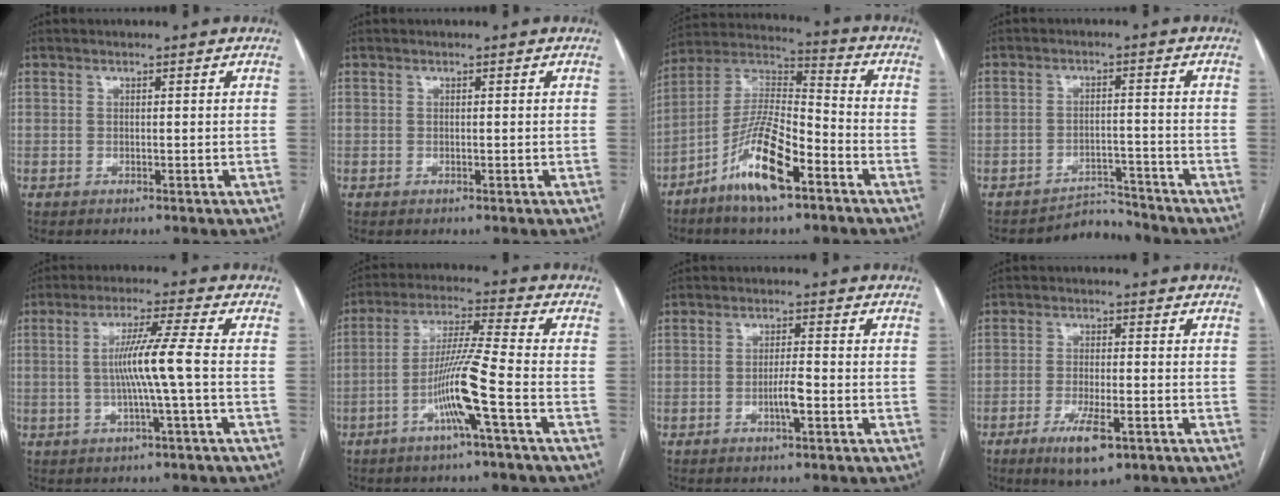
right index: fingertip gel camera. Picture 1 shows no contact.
{"total": 0.0}
{"total": 13.9, "force": [-7.4, 3.1, 11.3], "torque": [-0.223, 0.000, -0.138]}
{"total": 4.2, "force": [-3.9, 0.5, -1.3], "torque": [0.026, 0.013, -0.058]}
{"total": 7.1, "force": [-0.6, -1.4, 6.9], "torque": [-0.129, 0.007, -0.009]}
{"total": 9.7, "force": [-4.0, -1.3, 8.8], "torque": [-0.175, 0.003, -0.078]}
{"total": 2.9, "force": [-1.1, 0.1, 2.7], "torque": [-0.050, -0.001, -0.021]}
{"total": 6.5, "force": [-3.4, 1.6, 5.3], "torque": [-0.098, -0.010, -0.052]}